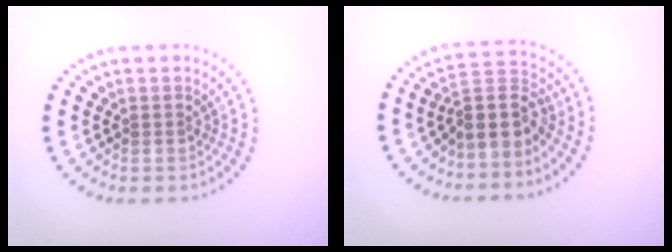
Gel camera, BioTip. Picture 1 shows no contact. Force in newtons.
{"total": 3.7, "press": 2.9, "slide": 2.4}